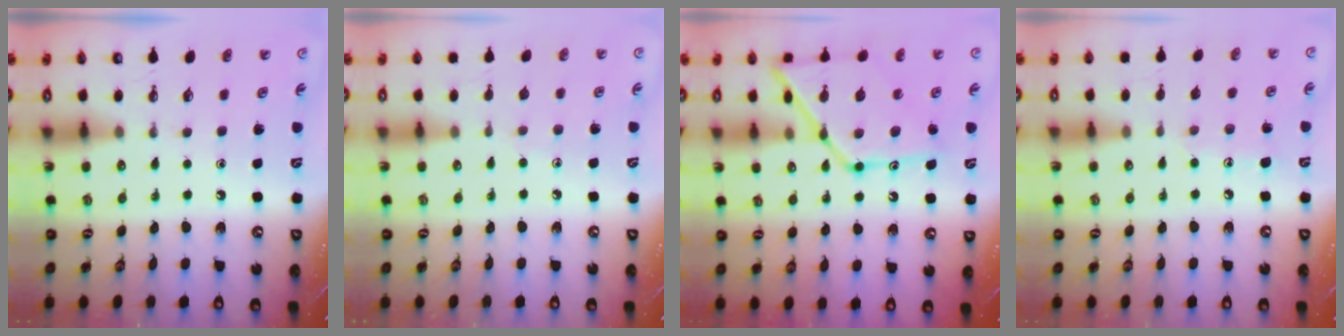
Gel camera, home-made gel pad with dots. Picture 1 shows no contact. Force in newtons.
{"total": 4.8, "press": 4.8, "slide": 0.5}
{"total": 17.0, "press": 16.9, "slide": 1.4}
{"total": 7.8, "press": 7.8, "slide": 0.6}